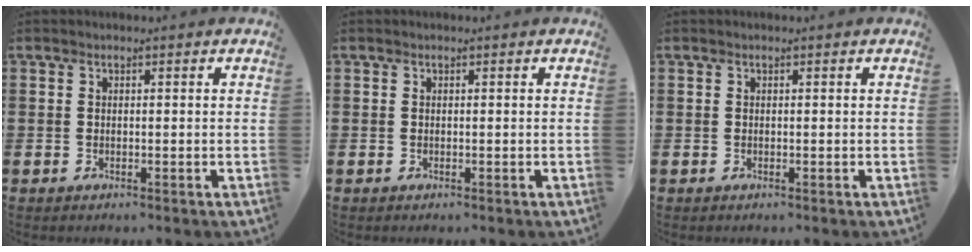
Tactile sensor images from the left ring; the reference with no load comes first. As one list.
[{"total": 0.0}, {"total": 0.0}]